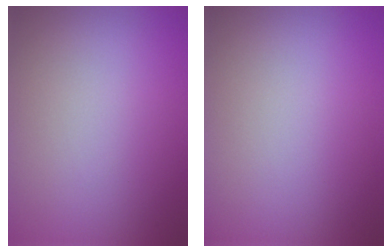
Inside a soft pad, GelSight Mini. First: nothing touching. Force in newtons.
{"total": 0.0}